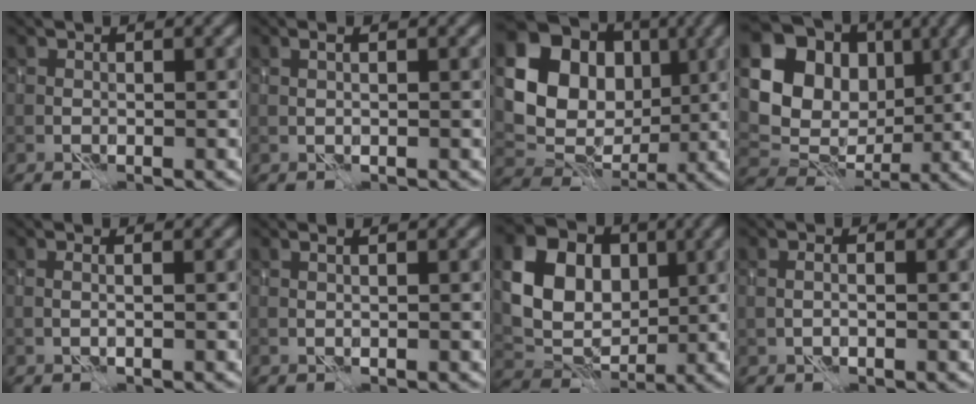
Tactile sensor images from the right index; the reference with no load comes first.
{"total": 0.6, "force": [0.4, -0.1, 0.5], "torque": [-0.015, 0.004, 0.006]}
{"total": 16.9, "force": [4.9, 14.5, 7.3], "torque": [-0.178, 0.034, 0.062]}
{"total": 15.9, "force": [5.1, 13.3, 7.1], "torque": [-0.166, 0.039, 0.071]}
{"total": 0.8, "force": [0.4, -0.1, 0.6], "torque": [-0.005, -0.004, 0.004]}
{"total": 0.7, "force": [0.4, -0.4, 0.4], "torque": [-0.012, 0.005, 0.008]}
{"total": 10.1, "force": [2.9, 7.5, 6.1], "torque": [-0.128, 0.020, 0.036]}
{"total": 1.0, "force": [0.2, 0.4, 0.8], "torque": [-0.014, 0.002, 0.000]}